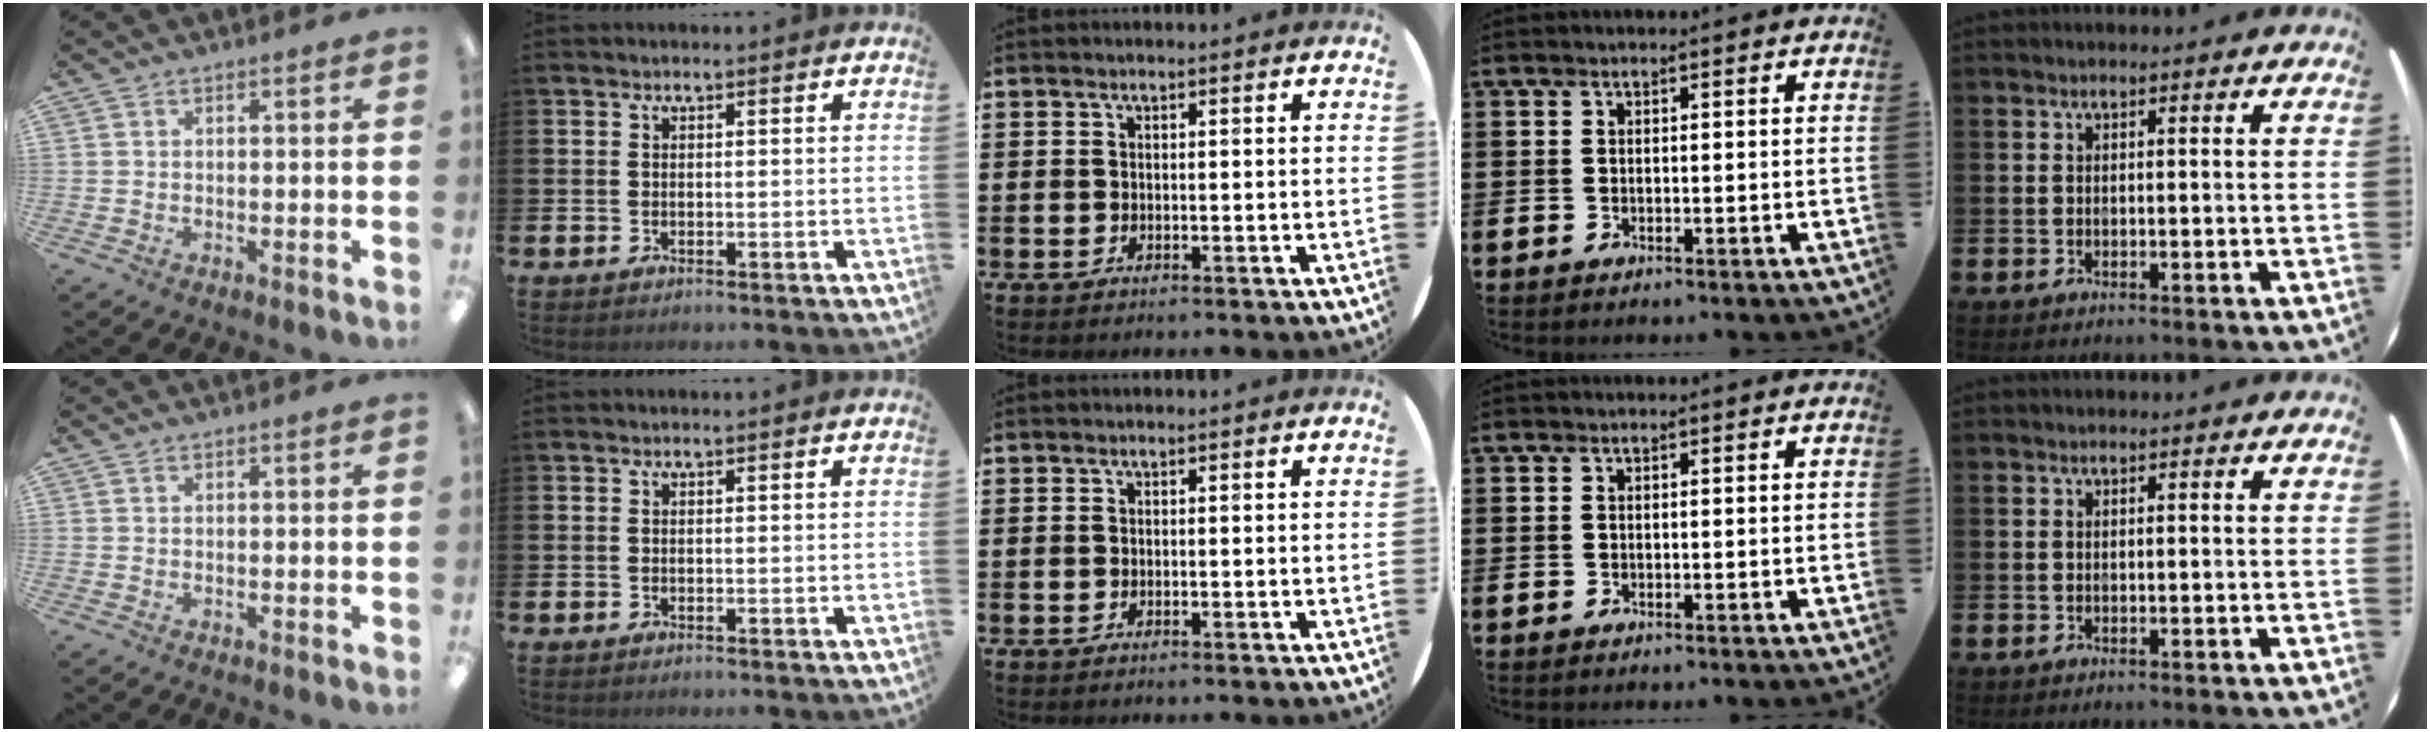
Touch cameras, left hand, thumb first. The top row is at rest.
{}